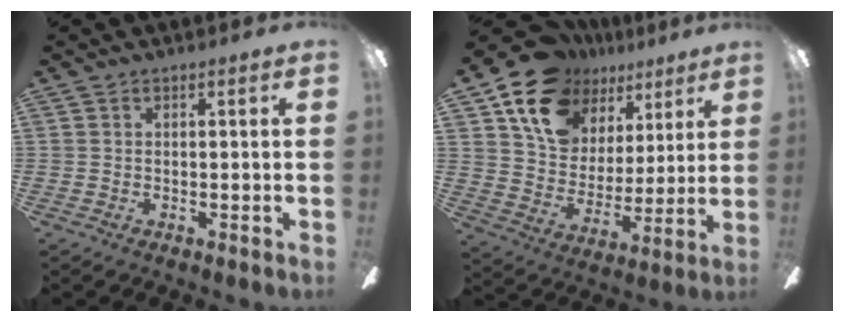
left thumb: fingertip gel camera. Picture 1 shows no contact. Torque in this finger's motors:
{"motor_torque": [1.04, 1.05, 1.38, -1.38, 0.08]}